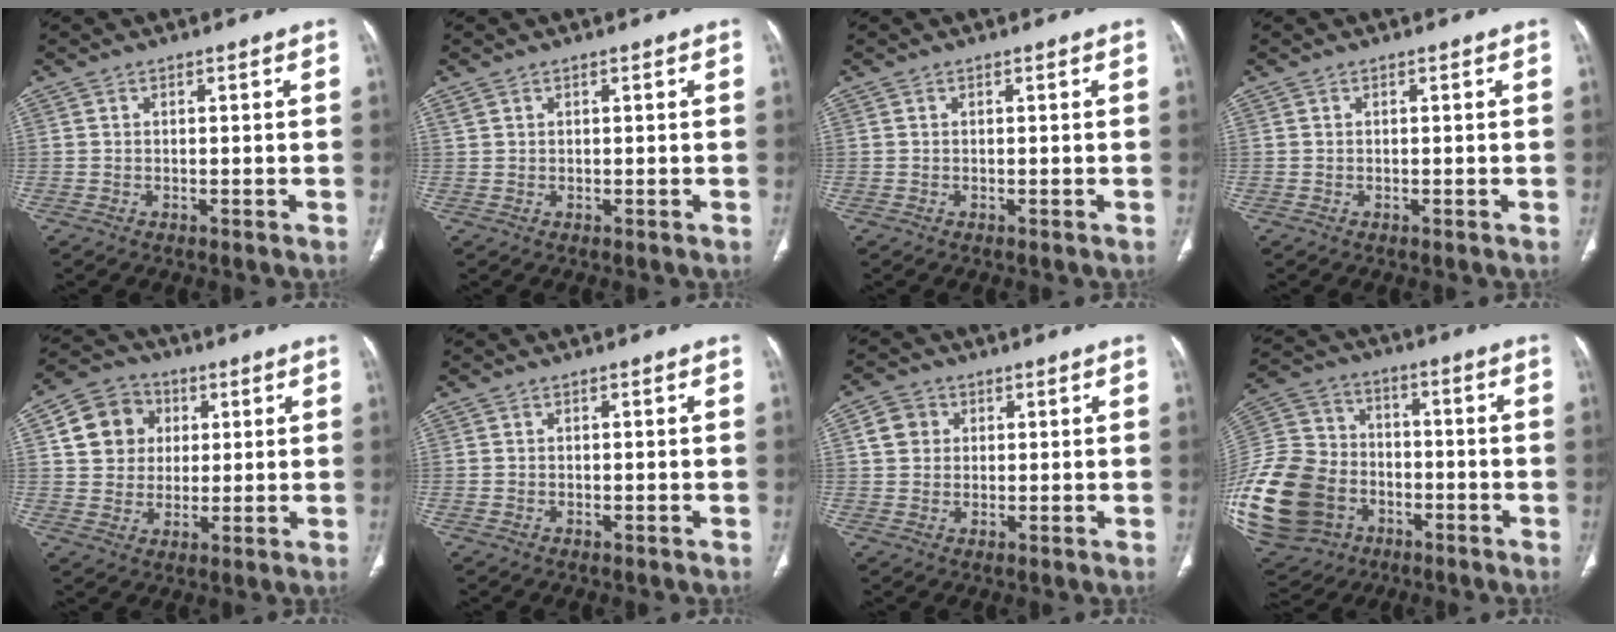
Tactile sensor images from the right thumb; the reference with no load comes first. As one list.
[{"total": 0.6, "force": [0.5, 0.4, 0.2], "torque": [-0.004, 0.005, 0.012]}, {"total": 0.0}, {"total": 0.0}, {"total": 10.7, "force": [2.9, 9.5, 4.1], "torque": [-0.042, 0.002, 0.045]}, {"total": 0.0}, {"total": 4.5, "force": [1.2, 4.0, 1.7], "torque": [-0.013, 0.006, 0.018]}, {"total": 28.9, "force": [-8.7, 22.6, 15.7], "torque": [-0.392, 0.052, -0.142]}]